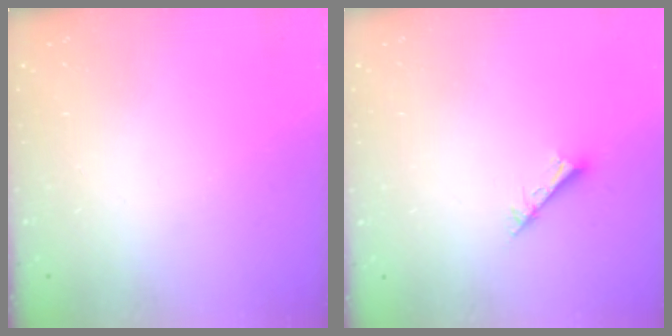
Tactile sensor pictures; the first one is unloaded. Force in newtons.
{"total": 2.6, "press": 2.6, "slide": 0.1}